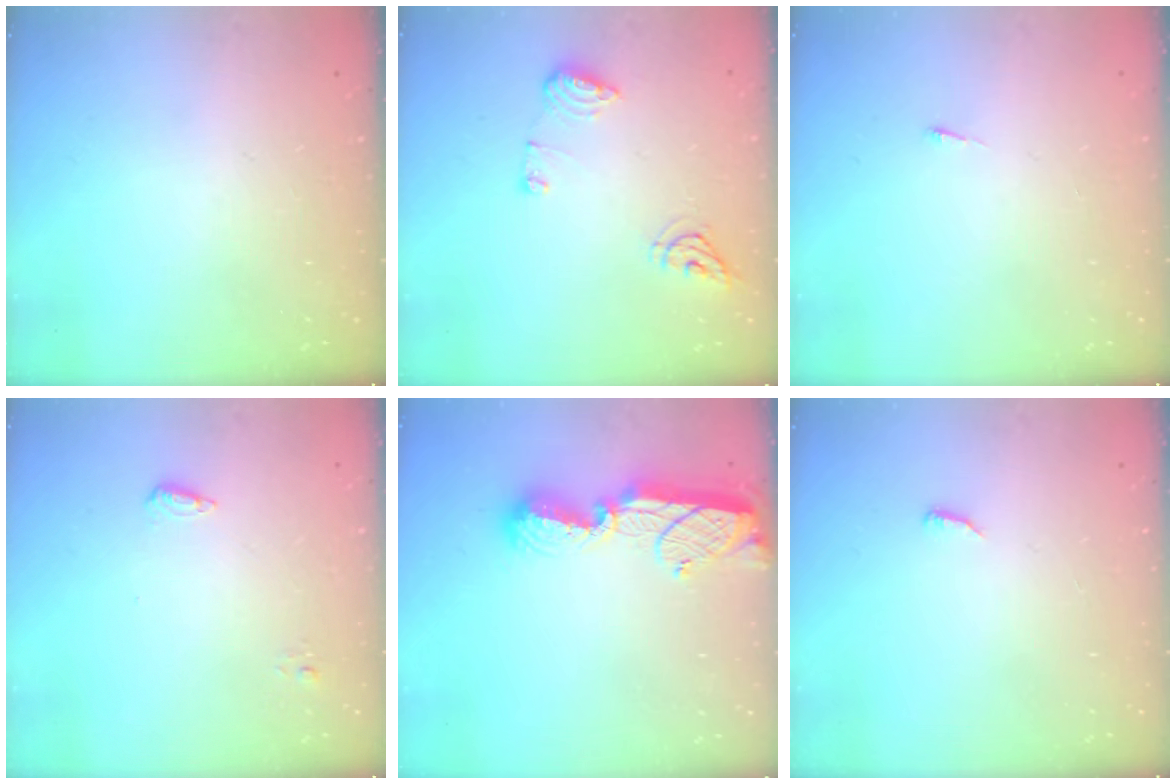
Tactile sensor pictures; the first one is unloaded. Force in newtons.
{"total": 8.6, "press": 8.5, "slide": 0.1}
{"total": 2.6, "press": 2.5, "slide": 0.3}
{"total": 5.2, "press": 5.1, "slide": 1.0}
{"total": 12.7, "press": 12.7, "slide": 1.0}
{"total": 4.3, "press": 4.2, "slide": 0.6}